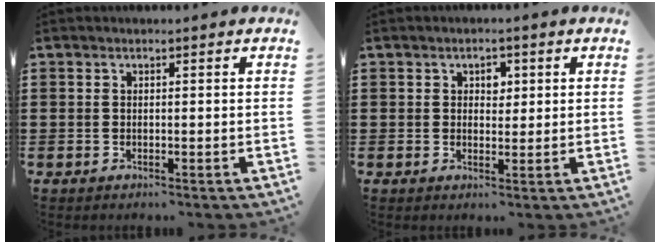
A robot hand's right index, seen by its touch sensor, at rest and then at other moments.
{"total": 2.2, "force": [0.8, 1.7, 1.2], "torque": [-0.021, 0.007, 0.012]}